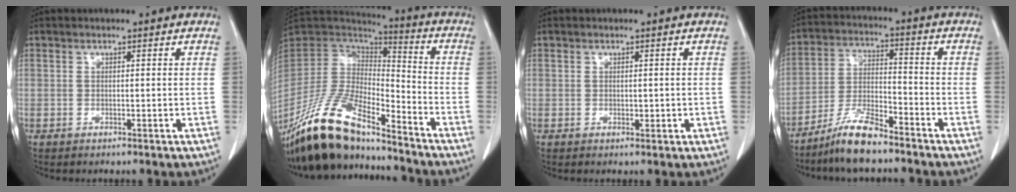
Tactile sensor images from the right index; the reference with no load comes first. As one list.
[{"total": 18.7, "force": [-15.3, 5.0, 9.5], "torque": [-0.194, -0.003, -0.284]}, {"total": 1.0, "force": [-0.1, 0.6, 0.8], "torque": [-0.011, -0.001, 0.004]}, {"total": 8.5, "force": [-6.9, 1.4, 4.7], "torque": [-0.099, -0.011, -0.132]}]